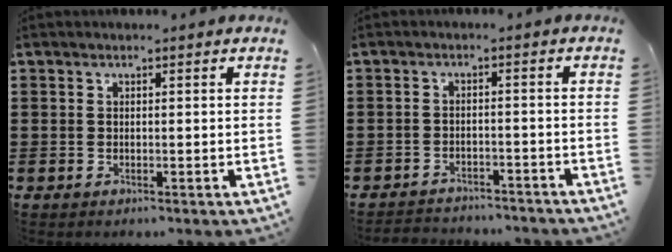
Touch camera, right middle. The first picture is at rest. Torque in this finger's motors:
{"motor_torque": [1.30, -0.83, 0.09, 0.06]}